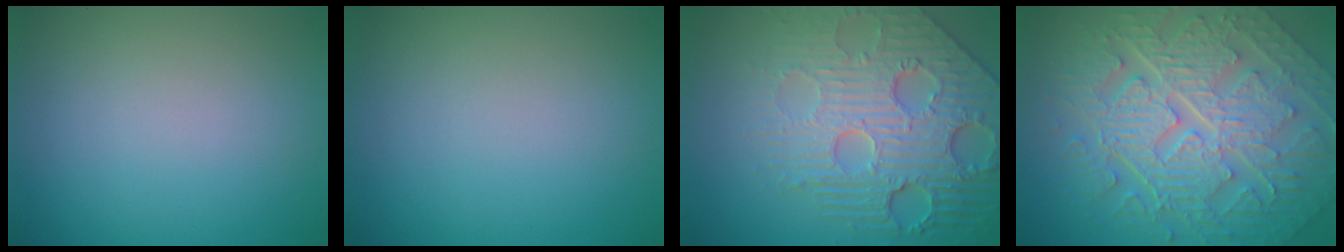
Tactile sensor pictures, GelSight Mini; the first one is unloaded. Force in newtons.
{"total": 0.0}
{"total": 8.6, "press": 5.9, "slide": 6.3}
{"total": 10.8, "press": 7.3, "slide": 7.9}